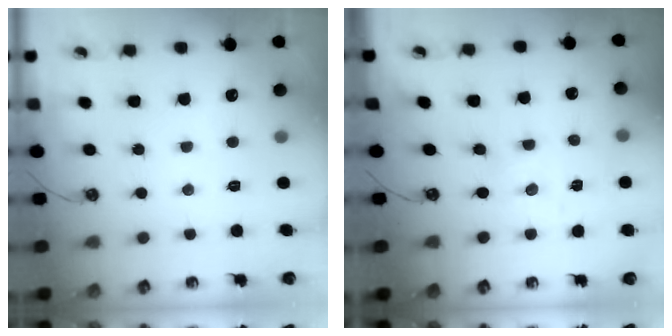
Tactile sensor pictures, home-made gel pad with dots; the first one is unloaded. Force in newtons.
{"total": 0.6, "press": 0.6, "slide": 0.2}